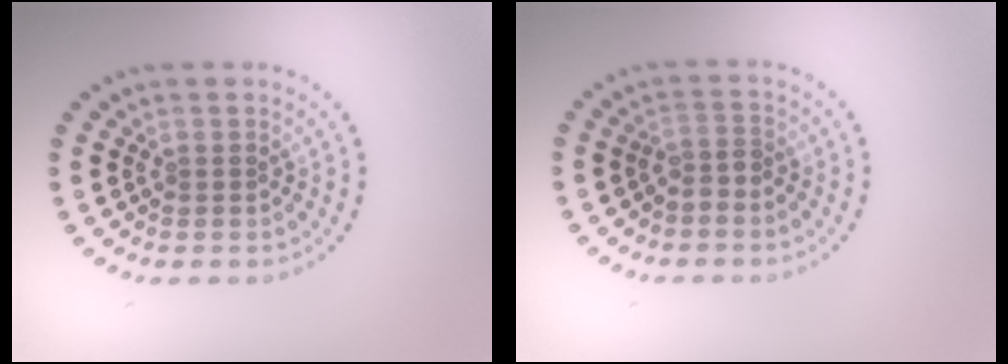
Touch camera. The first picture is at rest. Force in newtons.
{"total": 1.5, "press": 1.2, "slide": 0.9}